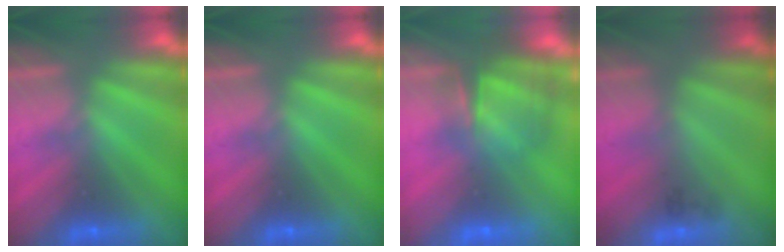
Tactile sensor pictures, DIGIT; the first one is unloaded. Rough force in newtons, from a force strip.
{"total": 0.0}
{"total": 7.5}
{"total": 2.2}